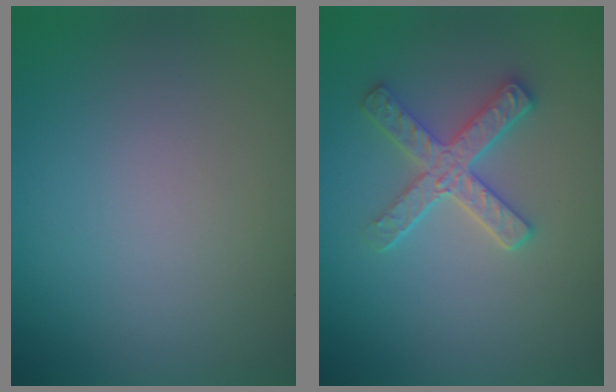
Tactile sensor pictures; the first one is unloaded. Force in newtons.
{"total": 3.3, "press": 3.0, "slide": 1.3}